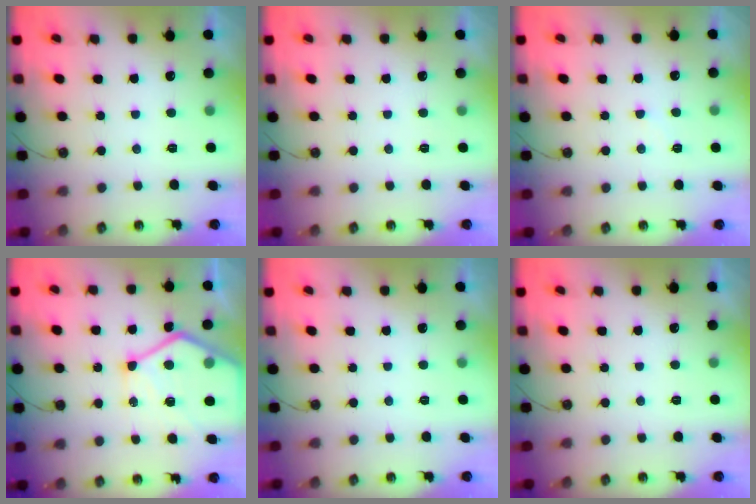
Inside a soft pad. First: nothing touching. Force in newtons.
{"total": 0.0}
{"total": 6.7, "press": 6.6, "slide": 0.9}
{"total": 17.8, "press": 17.8, "slide": 1.6}
{"total": 0.0}
{"total": 0.0}